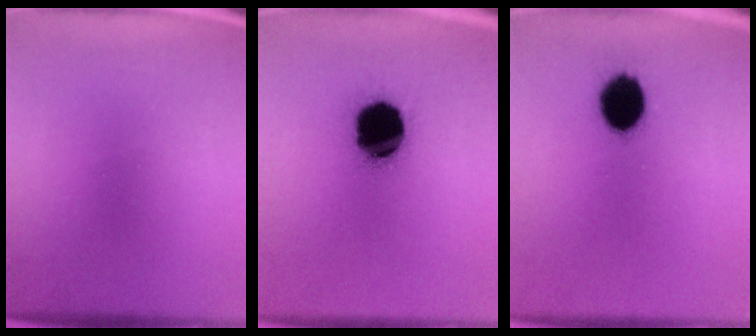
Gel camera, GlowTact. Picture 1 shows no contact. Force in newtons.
{"total": 19.0}
{"total": 10.8}